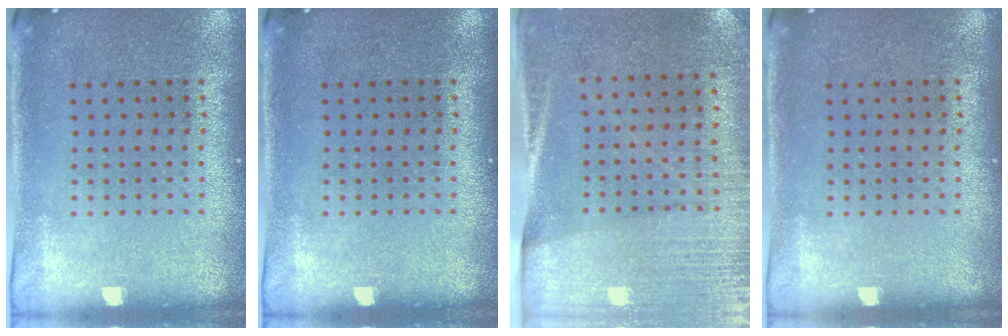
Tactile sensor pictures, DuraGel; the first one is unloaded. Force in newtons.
{"total": 0.0}
{"total": 2.9, "press": 2.6, "slide": 1.3}
{"total": 0.0}